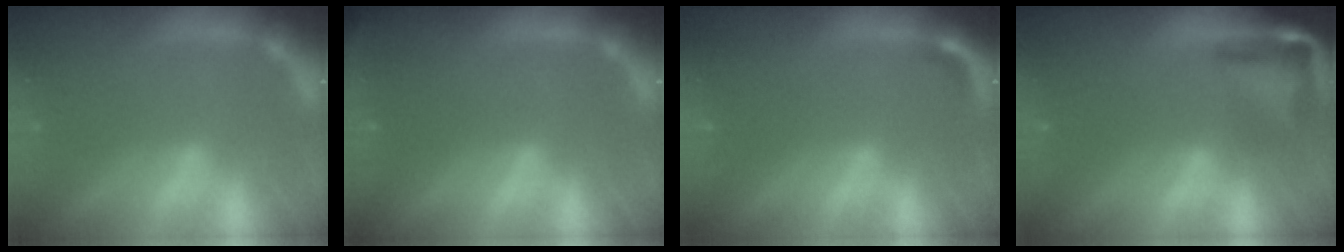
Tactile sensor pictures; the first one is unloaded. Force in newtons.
{"total": 1.9}
{"total": 0.9}
{"total": 6.4}